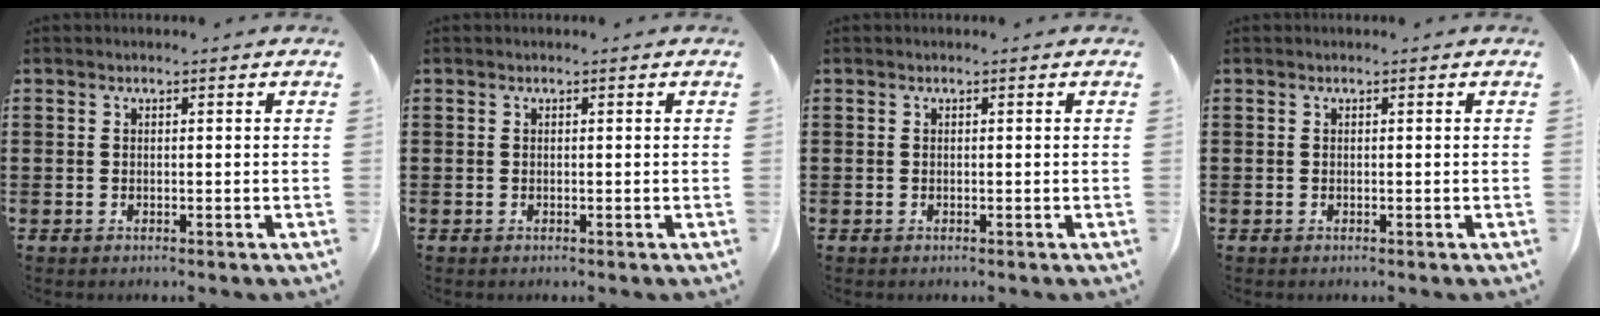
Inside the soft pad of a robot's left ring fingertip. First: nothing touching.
{"total": 0.0}
{"total": 0.0}
{"total": 0.0}